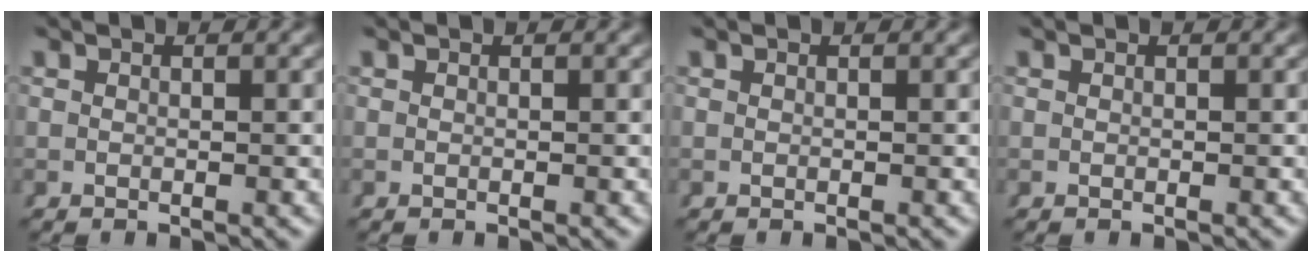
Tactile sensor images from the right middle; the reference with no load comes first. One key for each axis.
{"total": 0.0}
{"total": 0.0}
{"total": 0.0}